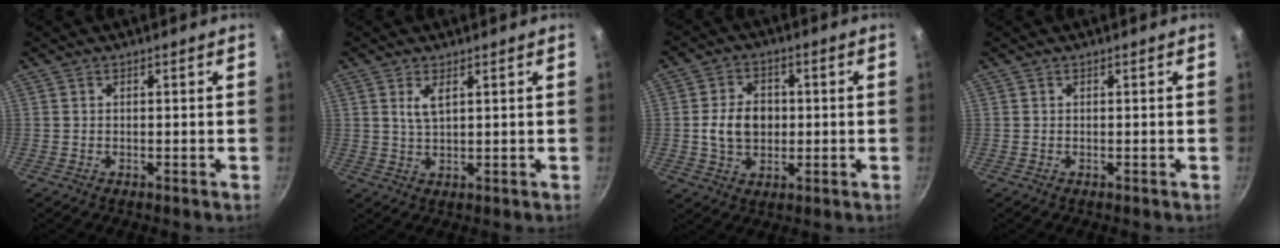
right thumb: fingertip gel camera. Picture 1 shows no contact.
{"total": 3.3, "force": [1.4, 1.3, 2.7], "torque": [-0.051, -0.008, 0.030]}
{"total": 7.4, "force": [0.3, 5.7, 4.7], "torque": [-0.057, 0.002, 0.005]}
{"total": 0.0}